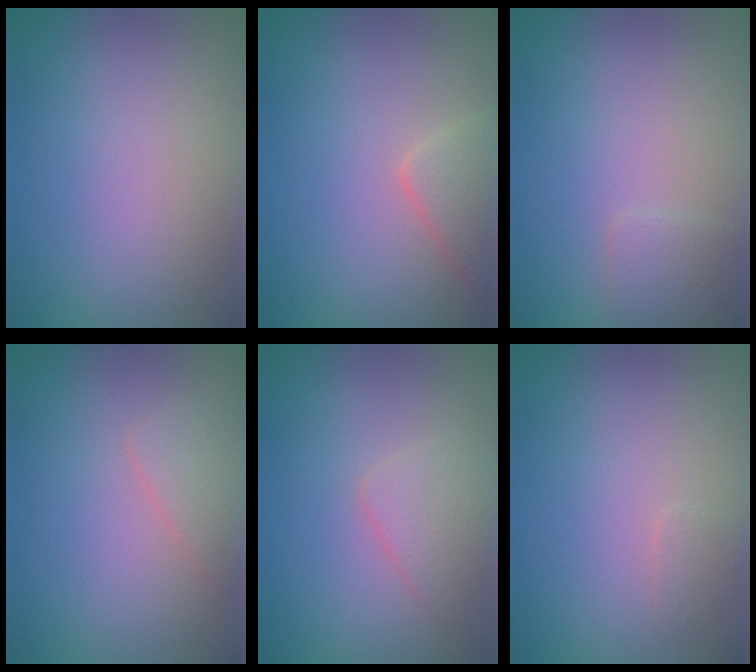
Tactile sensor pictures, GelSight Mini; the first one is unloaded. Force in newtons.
{"total": 2.7, "press": 2.7, "slide": 0.1}
{"total": 1.5, "press": 1.5, "slide": 0.0}
{"total": 1.7, "press": 1.7, "slide": 0.1}
{"total": 2.4, "press": 2.4, "slide": 0.2}
{"total": 0.9, "press": 0.9, "slide": 0.1}